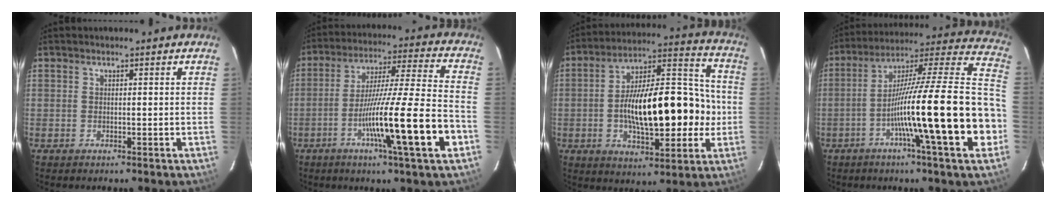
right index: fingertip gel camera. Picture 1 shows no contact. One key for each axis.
{"total": 18.6, "fx": -6.9, "fy": -0.9, "fz": 17.2, "tx": -0.292, "ty": -0.018, "tz": -0.119}
{"total": 20.6, "fx": -2.4, "fy": 7.2, "fz": 19.1, "tx": -0.315, "ty": 0.031, "tz": -0.035}
{"total": 26.3, "fx": -7.1, "fy": 0.3, "fz": 25.4, "tx": -0.323, "ty": 0.000, "tz": -0.125}